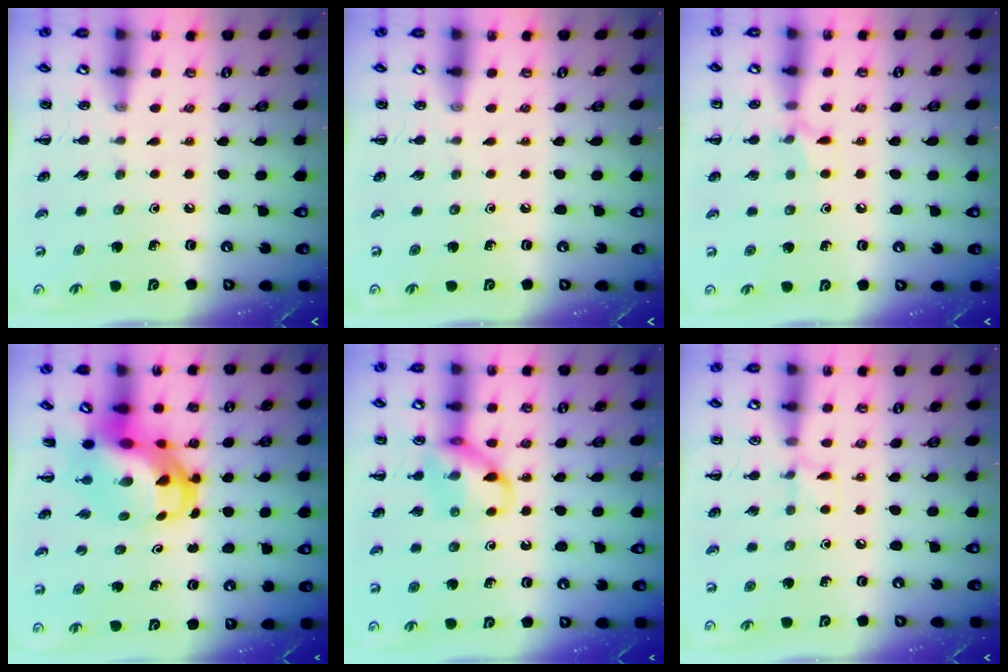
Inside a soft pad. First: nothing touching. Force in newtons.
{"total": 0.0}
{"total": 6.5, "press": 6.3, "slide": 1.9}
{"total": 8.3, "press": 8.0, "slide": 2.2}
{"total": 11.1, "press": 11.1, "slide": 1.0}
{"total": 4.8, "press": 4.5, "slide": 1.4}